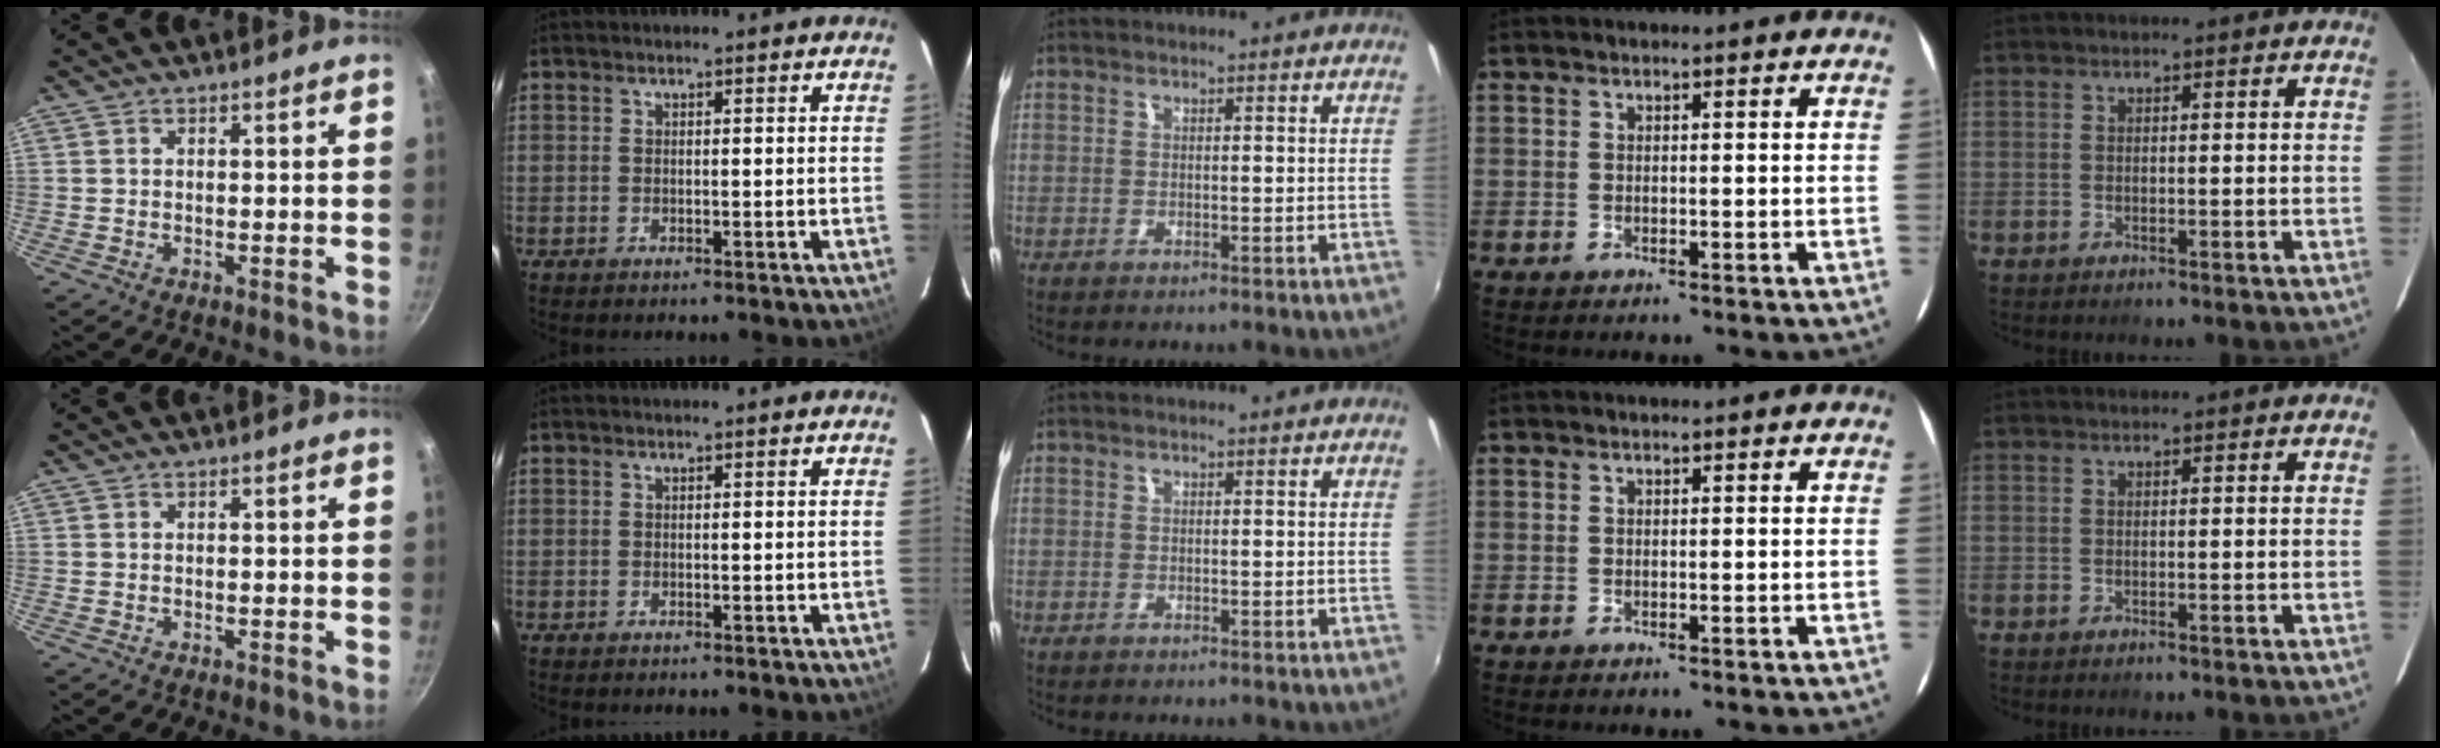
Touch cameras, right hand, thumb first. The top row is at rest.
{}